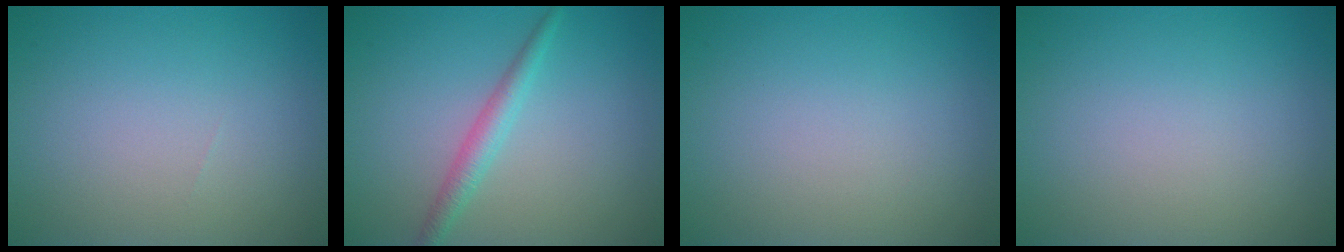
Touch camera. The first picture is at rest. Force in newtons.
{"total": 2.0, "press": 2.0, "slide": 0.0}
{"total": 0.0}
{"total": 0.0}